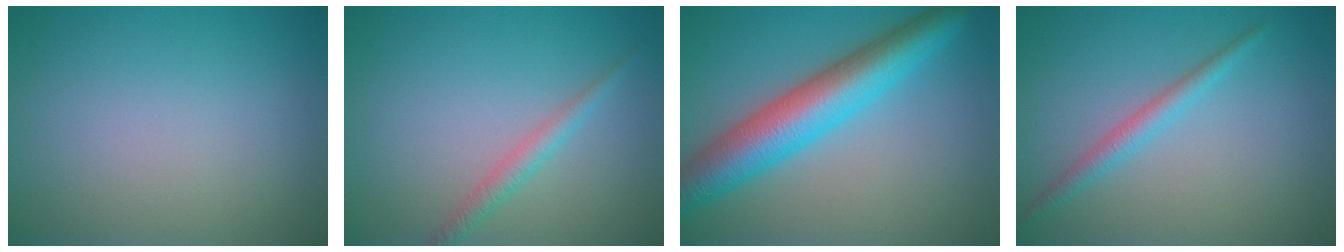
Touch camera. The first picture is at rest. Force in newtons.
{"total": 1.7, "press": 1.7, "slide": 0.0}
{"total": 7.7, "press": 7.7, "slide": 0.2}
{"total": 2.0, "press": 2.0, "slide": 0.0}